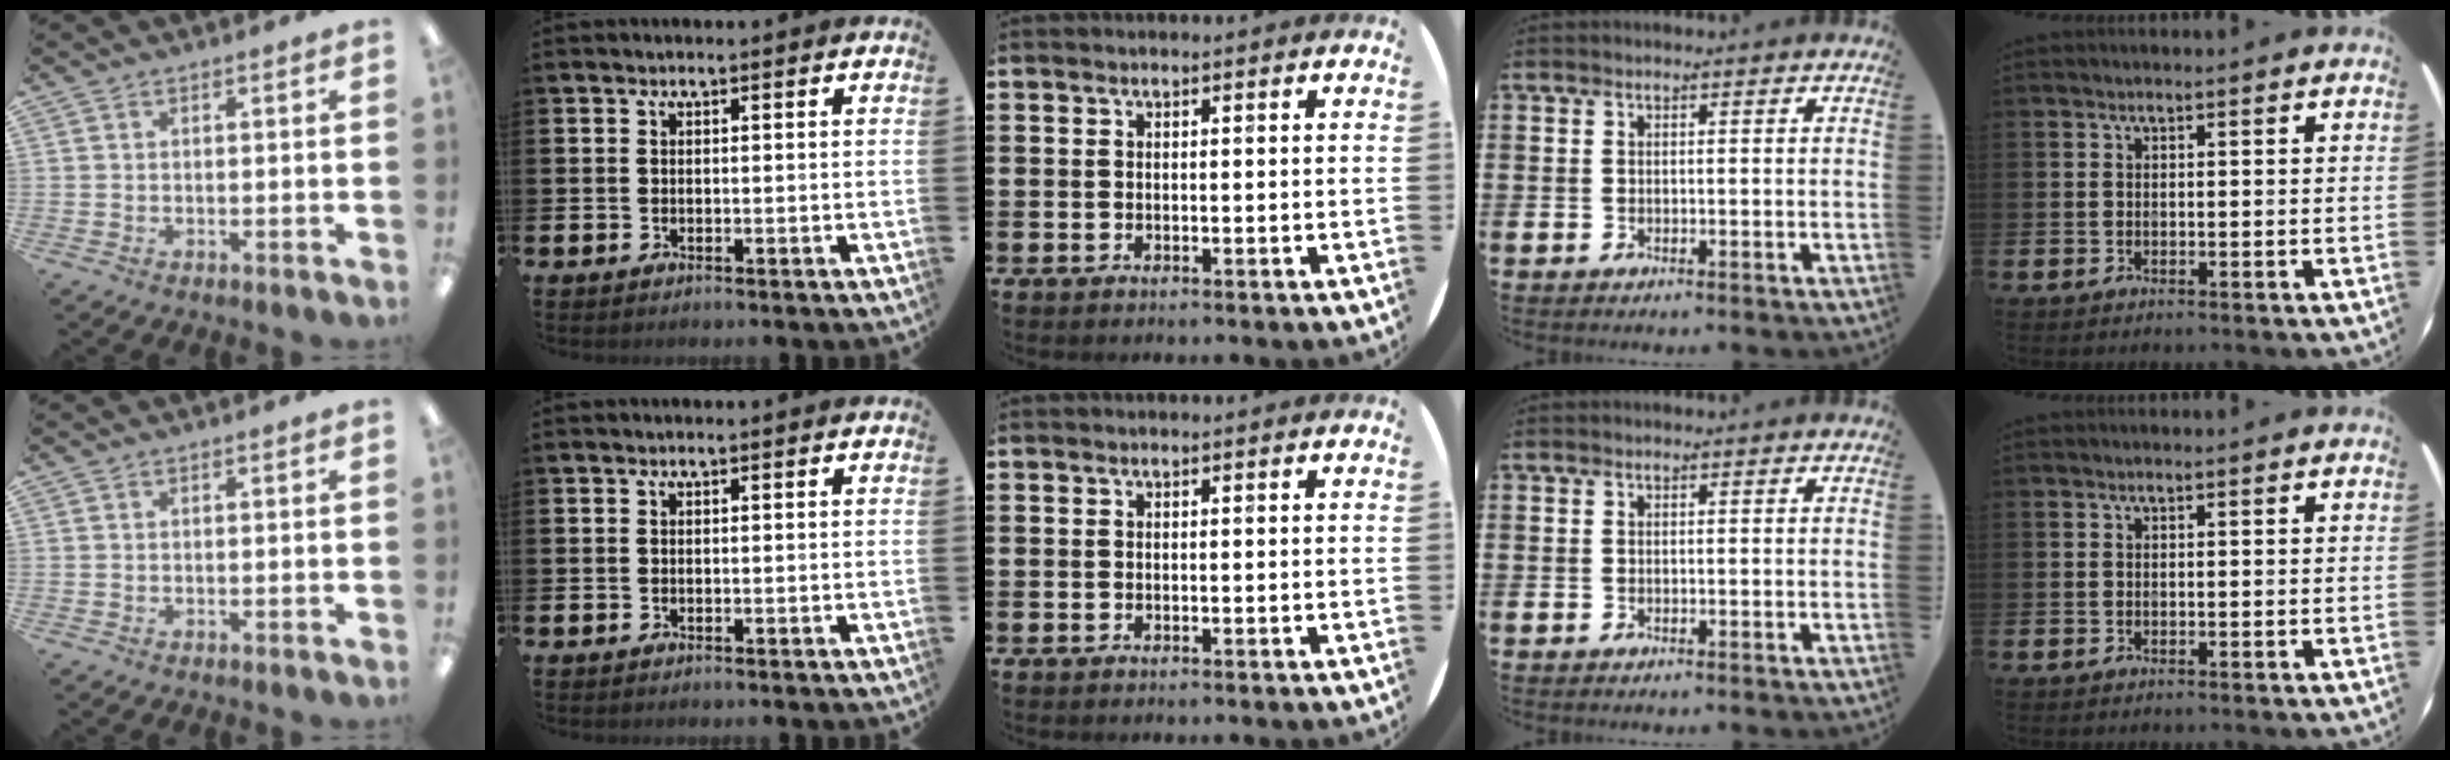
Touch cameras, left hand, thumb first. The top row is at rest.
{}